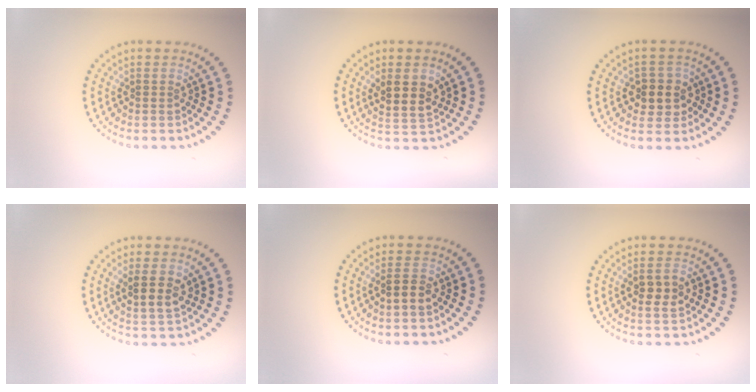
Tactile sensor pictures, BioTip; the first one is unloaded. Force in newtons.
{"total": 2.8, "press": 2.5, "slide": 1.3}
{"total": 2.9, "press": 2.7, "slide": 1.0}
{"total": 2.8, "press": 2.7, "slide": 0.9}
{"total": 1.9, "press": 1.9, "slide": 0.3}
{"total": 2.6, "press": 2.5, "slide": 0.5}